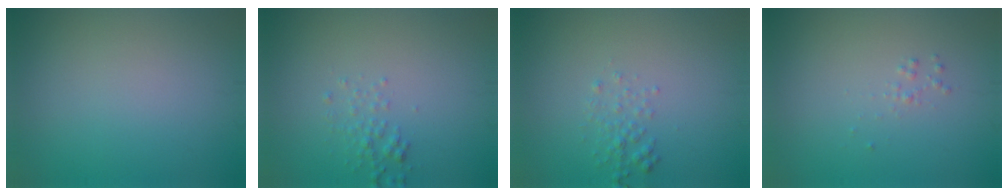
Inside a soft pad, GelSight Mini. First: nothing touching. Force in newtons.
{"total": 1.3, "press": 1.3, "slide": 0.0}
{"total": 1.4, "press": 1.4, "slide": 0.1}
{"total": 0.5, "press": 0.5, "slide": 0.0}